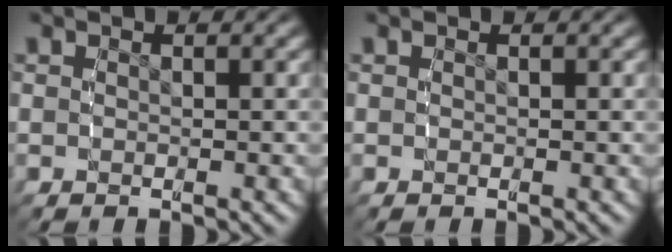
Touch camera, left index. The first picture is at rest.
{"total": 0.0}